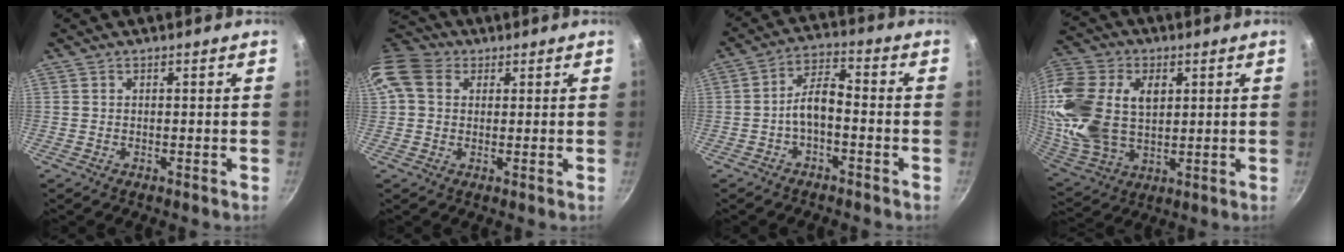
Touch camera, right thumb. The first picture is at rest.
{"total": 11.8, "force": [3.1, 9.4, 6.4], "torque": [-0.126, 0.021, 0.043]}
{"total": 6.1, "force": [-2.3, 2.8, 5.0], "torque": [-0.091, 0.040, -0.044]}
{"total": 23.7, "force": [4.5, 16.0, 16.8], "torque": [-0.365, 0.001, 0.086]}